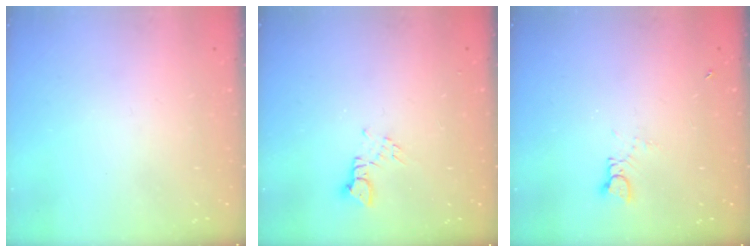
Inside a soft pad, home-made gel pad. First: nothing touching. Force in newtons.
{"total": 2.4, "press": 2.3, "slide": 0.3}
{"total": 1.2, "press": 1.1, "slide": 0.1}